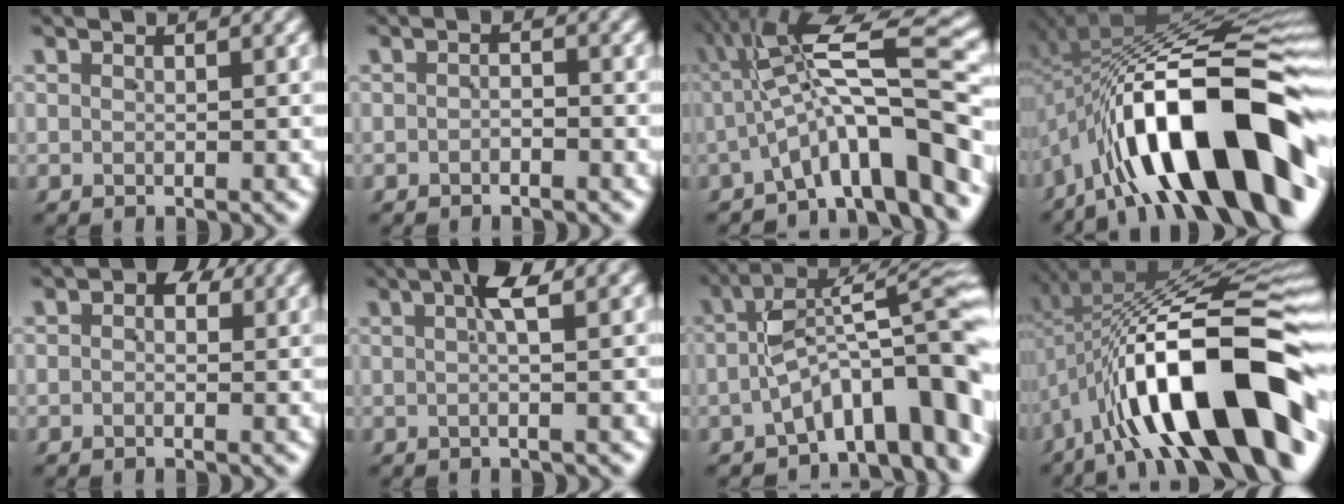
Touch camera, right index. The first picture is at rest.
{"total": 1.0, "force": [-0.8, 0.3, 0.4], "torque": [0.001, 0.000, -0.017]}
{"total": 9.9, "force": [-0.1, 3.4, 9.4], "torque": [-0.143, 0.010, 0.000]}
{"total": 20.7, "force": [-4.4, 9.6, 17.8], "torque": [-0.295, -0.006, -0.055]}
{"total": 2.1, "force": [0.2, 1.4, 1.5], "torque": [-0.010, 0.001, -0.003]}
{"total": 3.1, "force": [0.8, -0.1, 3.0], "torque": [-0.046, 0.011, 0.012]}
{"total": 9.8, "force": [-3.1, 3.7, 8.5], "torque": [-0.119, -0.007, -0.039]}
{"total": 17.2, "force": [-4.3, 7.5, 14.9], "torque": [-0.250, -0.007, -0.052]}